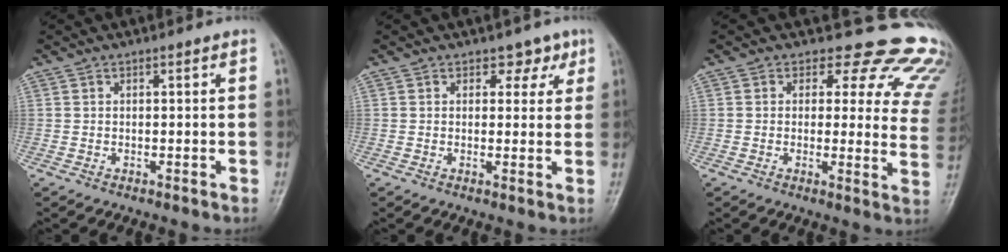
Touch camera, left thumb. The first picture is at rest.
{"total": 3.1, "force": [1.8, 2.2, 1.0], "torque": [0.013, -0.007, 0.019]}
{"total": 16.8, "force": [13.2, 8.3, 6.4], "torque": [-0.020, -0.081, 0.111]}